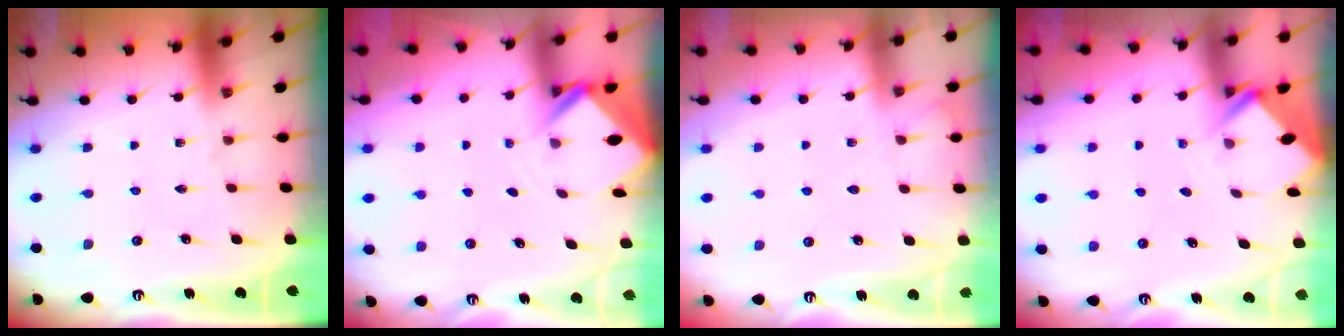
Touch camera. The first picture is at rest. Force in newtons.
{"total": 2.7, "press": 2.7, "slide": 0.2}
{"total": 5.9, "press": 5.8, "slide": 0.8}
{"total": 2.2, "press": 2.2, "slide": 0.1}